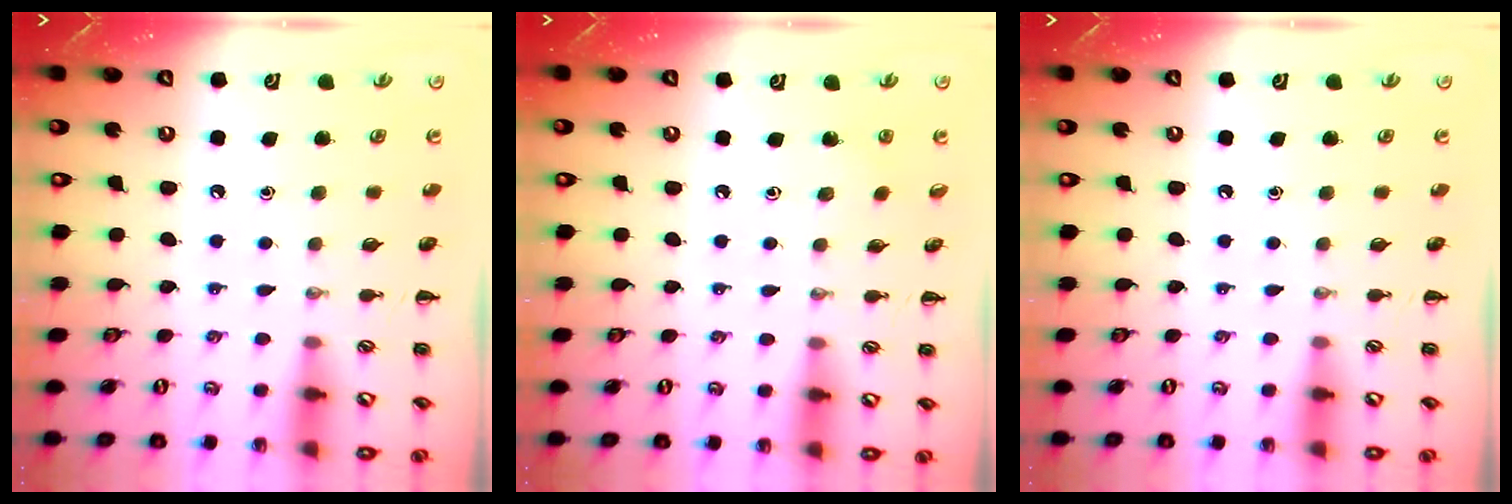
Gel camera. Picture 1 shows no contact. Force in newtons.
{"total": 3.9, "press": 3.7, "slide": 1.0}
{"total": 0.0}